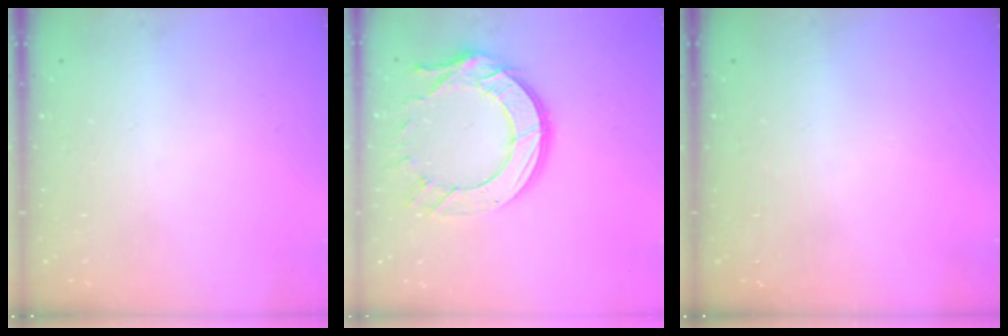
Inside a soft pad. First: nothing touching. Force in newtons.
{"total": 14.7, "press": 14.6, "slide": 1.2}
{"total": 0.0}